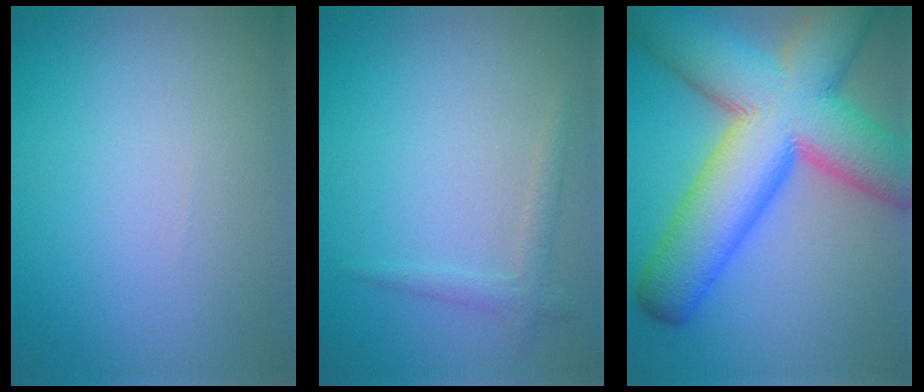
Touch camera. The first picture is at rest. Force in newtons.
{"total": 1.5, "press": 1.5, "slide": 0.1}
{"total": 14.8, "press": 14.8, "slide": 0.6}